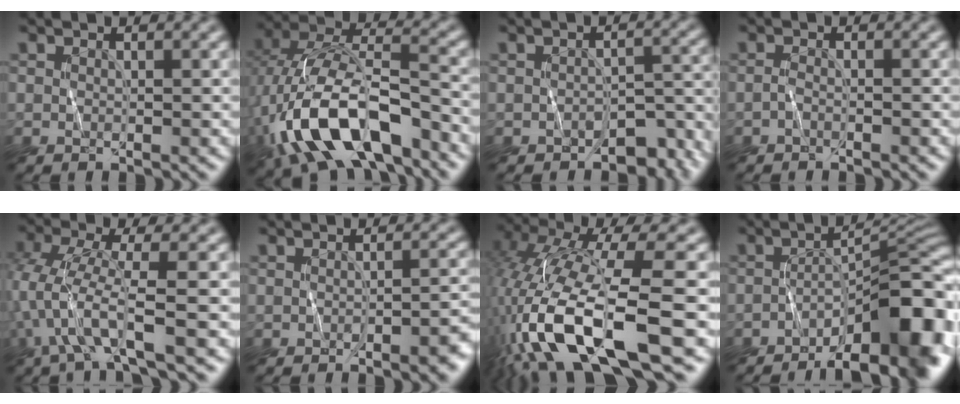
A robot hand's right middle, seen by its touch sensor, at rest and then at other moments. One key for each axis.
{"total": 11.9, "fx": -5.3, "fy": 5.6, "fz": 9.0, "tx": -0.191, "ty": 0.003, "tz": -0.097}
{"total": 4.1, "fx": -3.0, "fy": 2.1, "fz": 1.8, "tx": -0.006, "ty": 0.001, "tz": -0.045}
{"total": 1.0, "fx": -0.8, "fy": -0.5, "fz": -0.3, "tx": -0.003, "ty": 0.001, "tz": -0.017}
{"total": 4.6, "fx": -2.3, "fy": 0.2, "fz": 3.9, "tx": -0.096, "ty": -0.003, "tz": -0.051}
{"total": 3.1, "fx": -1.8, "fy": 1.0, "fz": 2.3, "tx": -0.026, "ty": 0.004, "tz": -0.024}
{"total": 13.3, "fx": -5.9, "fy": 3.4, "fz": 11.4, "tx": -0.240, "ty": 0.002, "tz": -0.095}
{"total": 12.2, "fx": -7.5, "fy": 3.8, "fz": 8.8, "tx": -0.114, "ty": 0.006, "tz": -0.111}